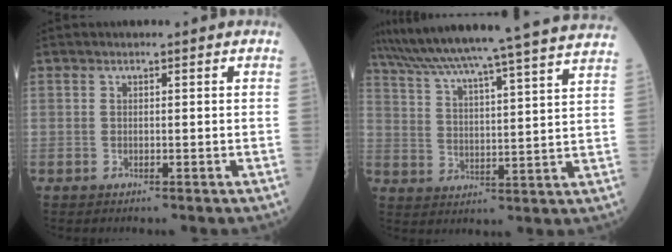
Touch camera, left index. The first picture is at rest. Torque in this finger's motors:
{"motor_torque": [0.99, -1.14, 0.50, 0.17]}